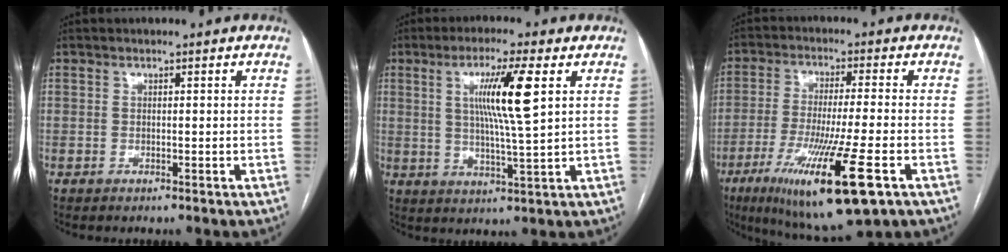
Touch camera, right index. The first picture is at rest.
{"total": 9.9, "force": [3.0, 0.4, 9.4], "torque": [-0.167, 0.000, 0.052]}
{"total": 17.3, "force": [-8.0, 1.2, 15.2], "torque": [-0.269, -0.049, -0.134]}